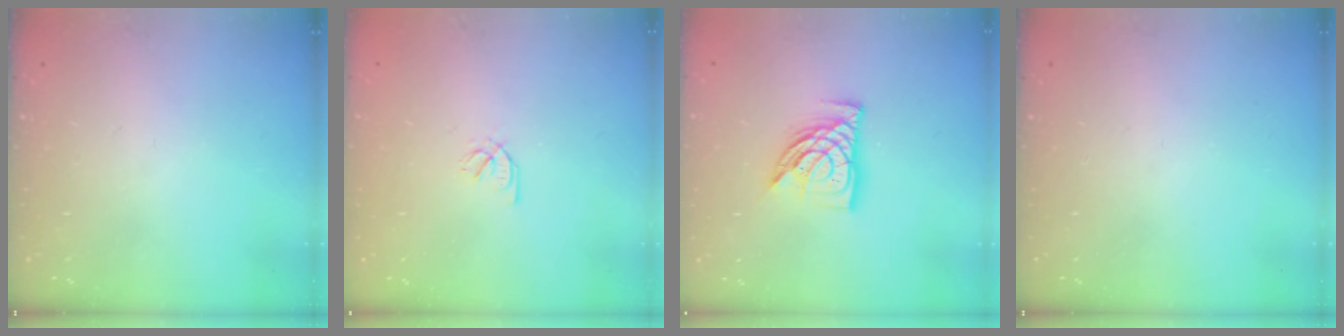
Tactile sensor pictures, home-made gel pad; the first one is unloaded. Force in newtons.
{"total": 2.1, "press": 1.9, "slide": 0.8}
{"total": 11.3, "press": 11.2, "slide": 1.0}
{"total": 0.0}